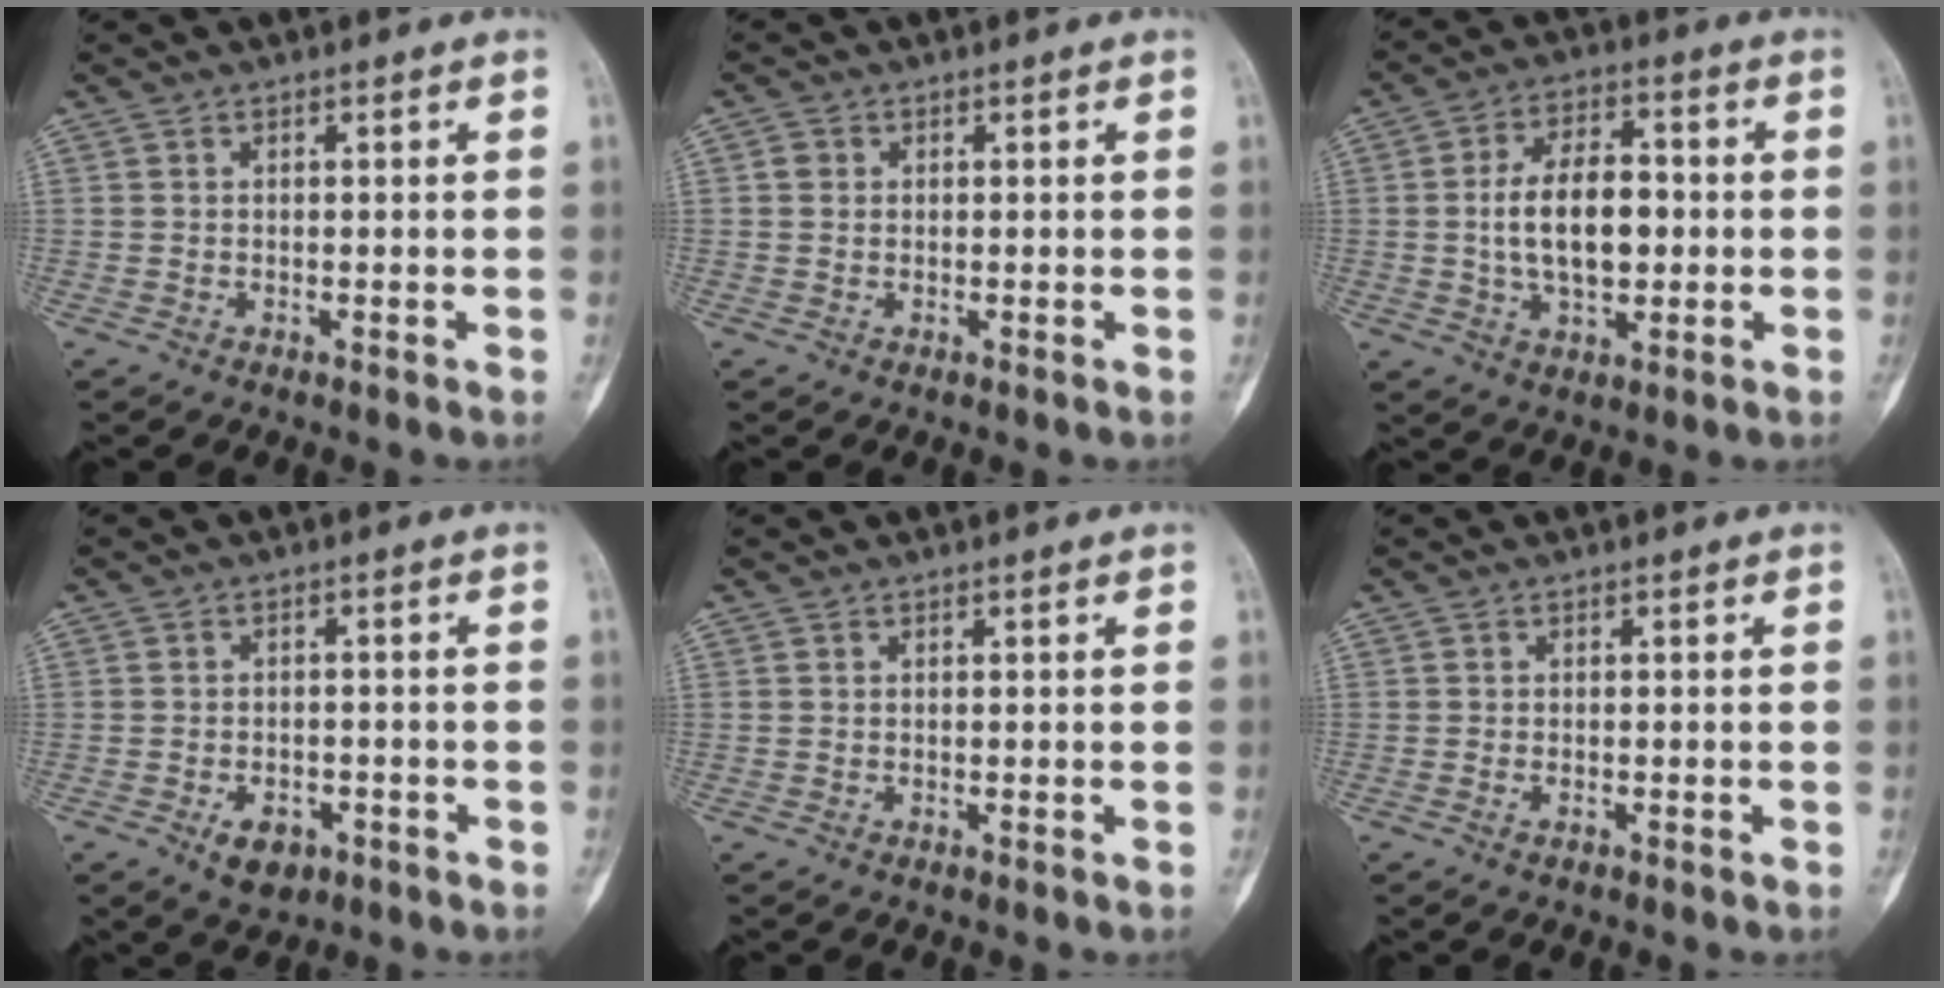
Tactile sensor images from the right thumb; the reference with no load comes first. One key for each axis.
{"total": 1.6, "fx": 0.3, "fy": 1.4, "fz": 0.6, "tx": -0.004, "ty": 0.002, "tz": 0.005}
{"total": 12.3, "fx": -0.3, "fy": 7.0, "fz": 10.1, "tx": -0.159, "ty": 0.013, "tz": -0.004}
{"total": 5.1, "fx": -2.5, "fy": 3.3, "fz": 3.0, "tx": -0.038, "ty": 0.011, "tz": -0.032}
{"total": 0.0}
{"total": 0.7, "fx": -0.4, "fy": 0.3, "fz": 0.5, "tx": -0.012, "ty": 0.003, "tz": -0.007}